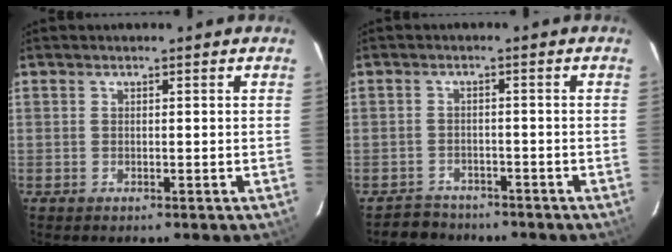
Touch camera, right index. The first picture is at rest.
{"total": 4.7, "force": [-3.9, 2.5, -0.2], "torque": [-0.010, 0.014, -0.064]}